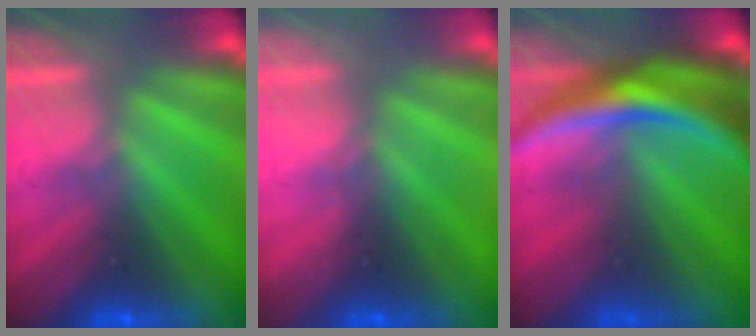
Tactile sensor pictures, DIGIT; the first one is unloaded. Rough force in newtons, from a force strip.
{"total": 2.2}
{"total": 8.0}